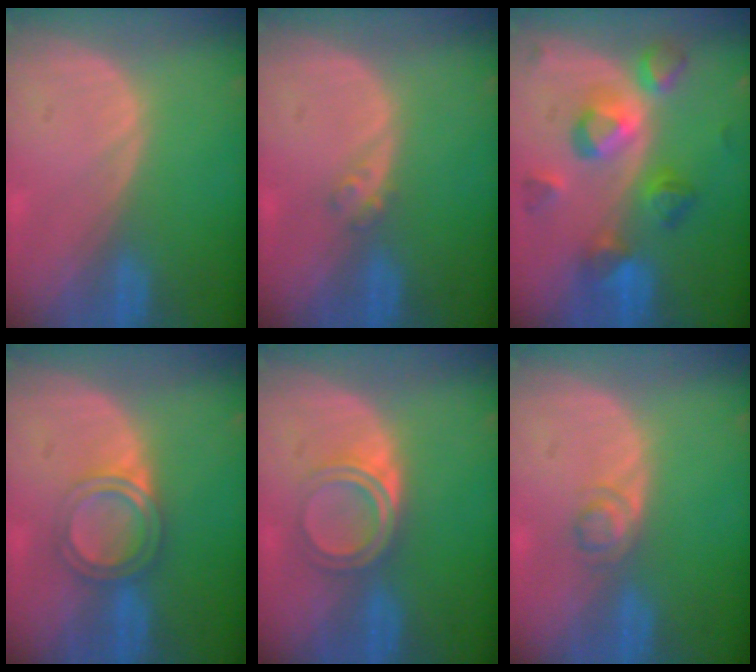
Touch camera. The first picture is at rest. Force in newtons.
{"total": 1.6, "press": 1.4, "slide": 0.8}
{"total": 8.4, "press": 8.4, "slide": 0.3}
{"total": 4.9, "press": 4.5, "slide": 2.1}
{"total": 5.0, "press": 4.3, "slide": 2.6}
{"total": 2.2, "press": 2.2, "slide": 0.2}